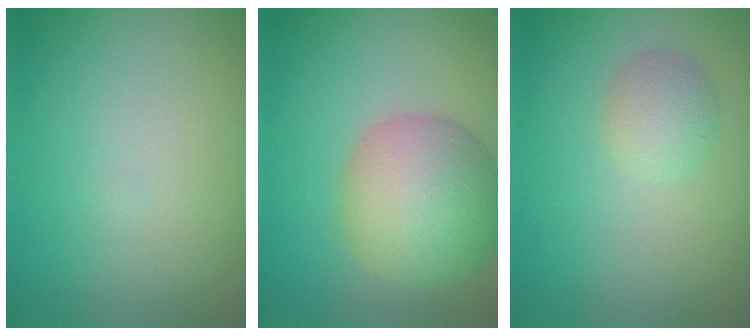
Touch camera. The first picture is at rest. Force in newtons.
{"total": 7.0, "press": 7.0, "slide": 0.3}
{"total": 2.0, "press": 2.0, "slide": 0.1}